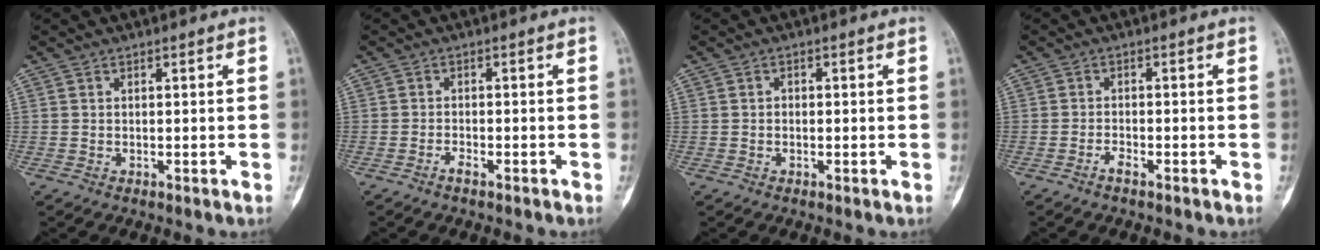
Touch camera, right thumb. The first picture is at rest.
{"total": 1.5, "force": [-1.2, 0.4, 0.9], "torque": [-0.019, 0.005, -0.024]}
{"total": 0.7, "force": [-0.1, 0.5, 0.4], "torque": [-0.004, 0.002, -0.006]}
{"total": 1.8, "force": [-1.4, 0.5, 1.0], "torque": [-0.022, 0.007, -0.028]}